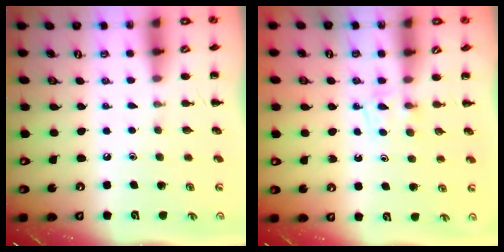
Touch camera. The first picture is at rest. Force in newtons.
{"total": 3.0, "press": 2.8, "slide": 1.1}